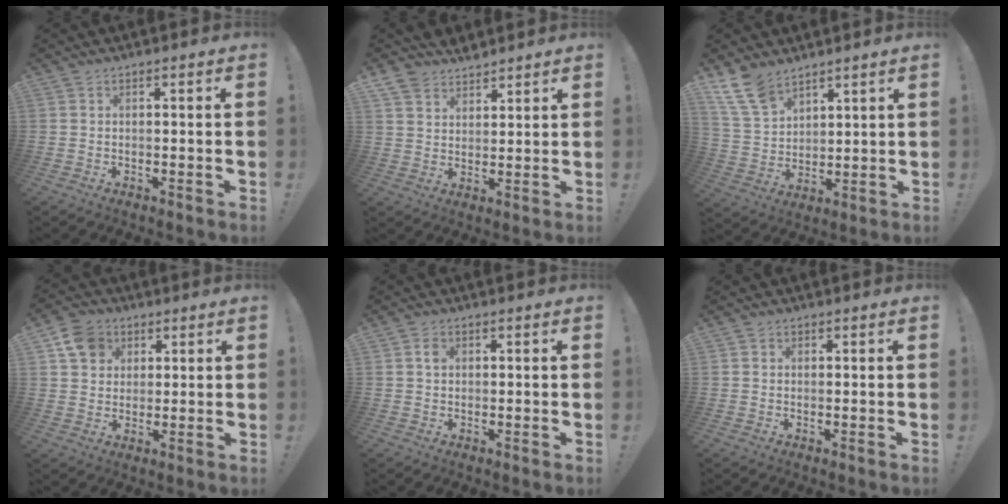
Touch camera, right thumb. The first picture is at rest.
{"total": 6.5, "force": [5.7, 3.1, 0.5], "torque": [-0.018, -0.038, 0.112]}
{"total": 13.5, "force": [9.5, 8.1, 5.2], "torque": [-0.109, -0.047, 0.188]}
{"total": 9.2, "force": [4.0, 7.7, 3.2], "torque": [-0.048, -0.014, 0.080]}
{"total": 2.2, "force": [0.5, 1.9, 1.1], "torque": [-0.003, -0.004, 0.004]}
{"total": 0.8, "force": [0.1, 0.8, 0.2], "torque": [0.000, 0.001, 0.001]}